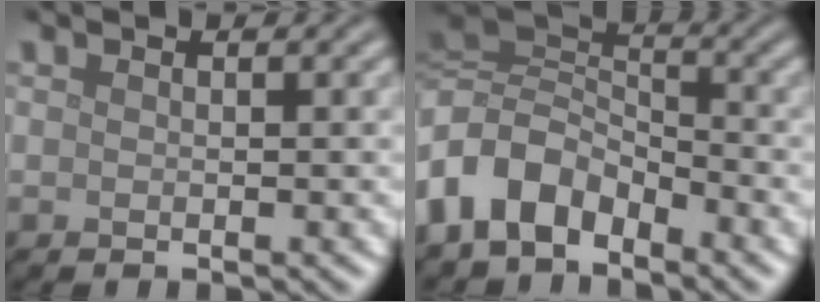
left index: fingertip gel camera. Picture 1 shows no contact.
{"total": 7.9, "force": [-3.7, 5.2, 4.8], "torque": [-0.094, 0.005, -0.083]}